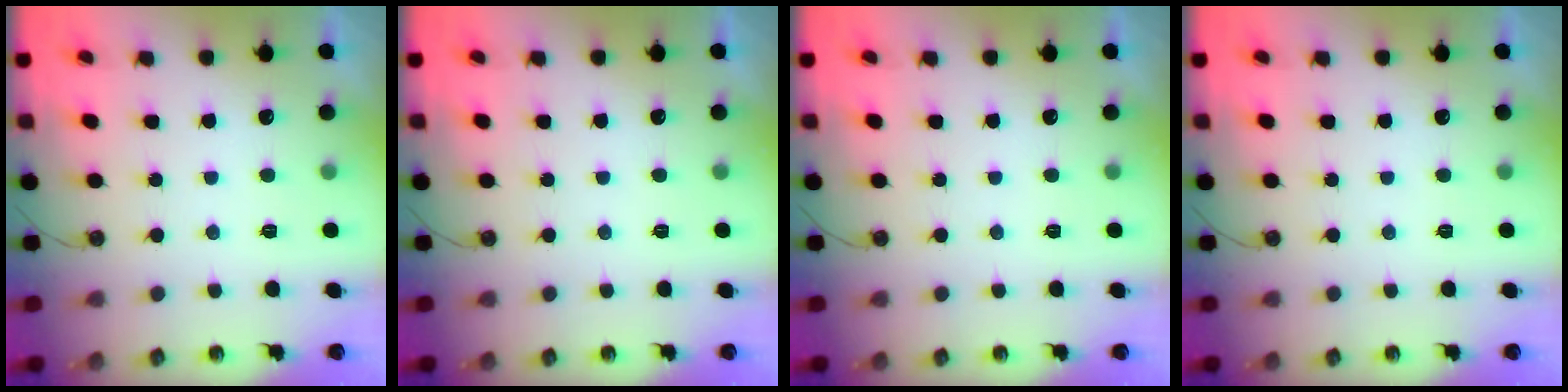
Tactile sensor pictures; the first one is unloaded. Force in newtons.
{"total": 0.0}
{"total": 0.0}
{"total": 0.0}